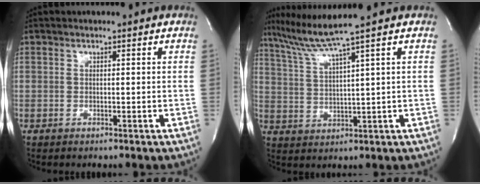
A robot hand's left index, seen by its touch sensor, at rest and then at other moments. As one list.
[{"total": 7.4, "force": [5.7, -2.6, 4.0], "torque": [-0.082, -0.002, 0.113]}]